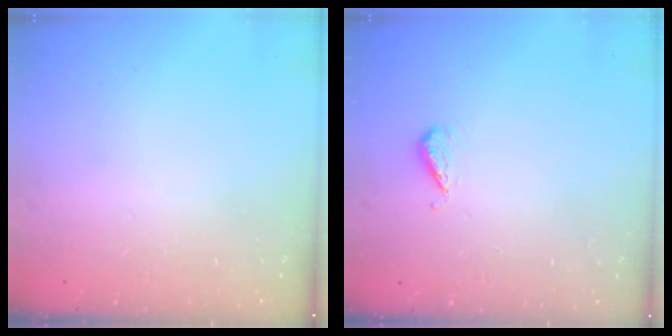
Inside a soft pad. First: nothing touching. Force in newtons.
{"total": 4.0, "press": 3.8, "slide": 1.2}